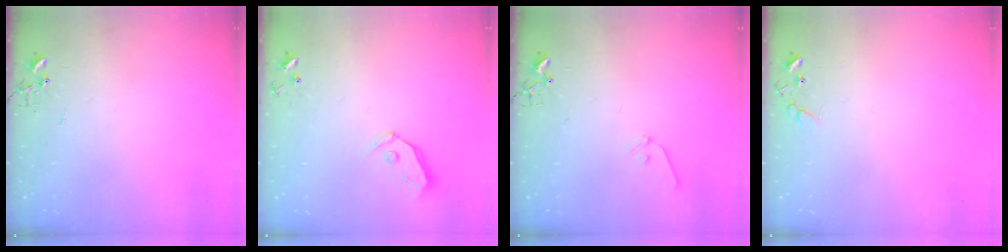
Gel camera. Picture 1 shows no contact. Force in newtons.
{"total": 4.8, "press": 4.8, "slide": 0.5}
{"total": 7.0, "press": 6.9, "slide": 0.8}
{"total": 8.9, "press": 8.9, "slide": 0.5}